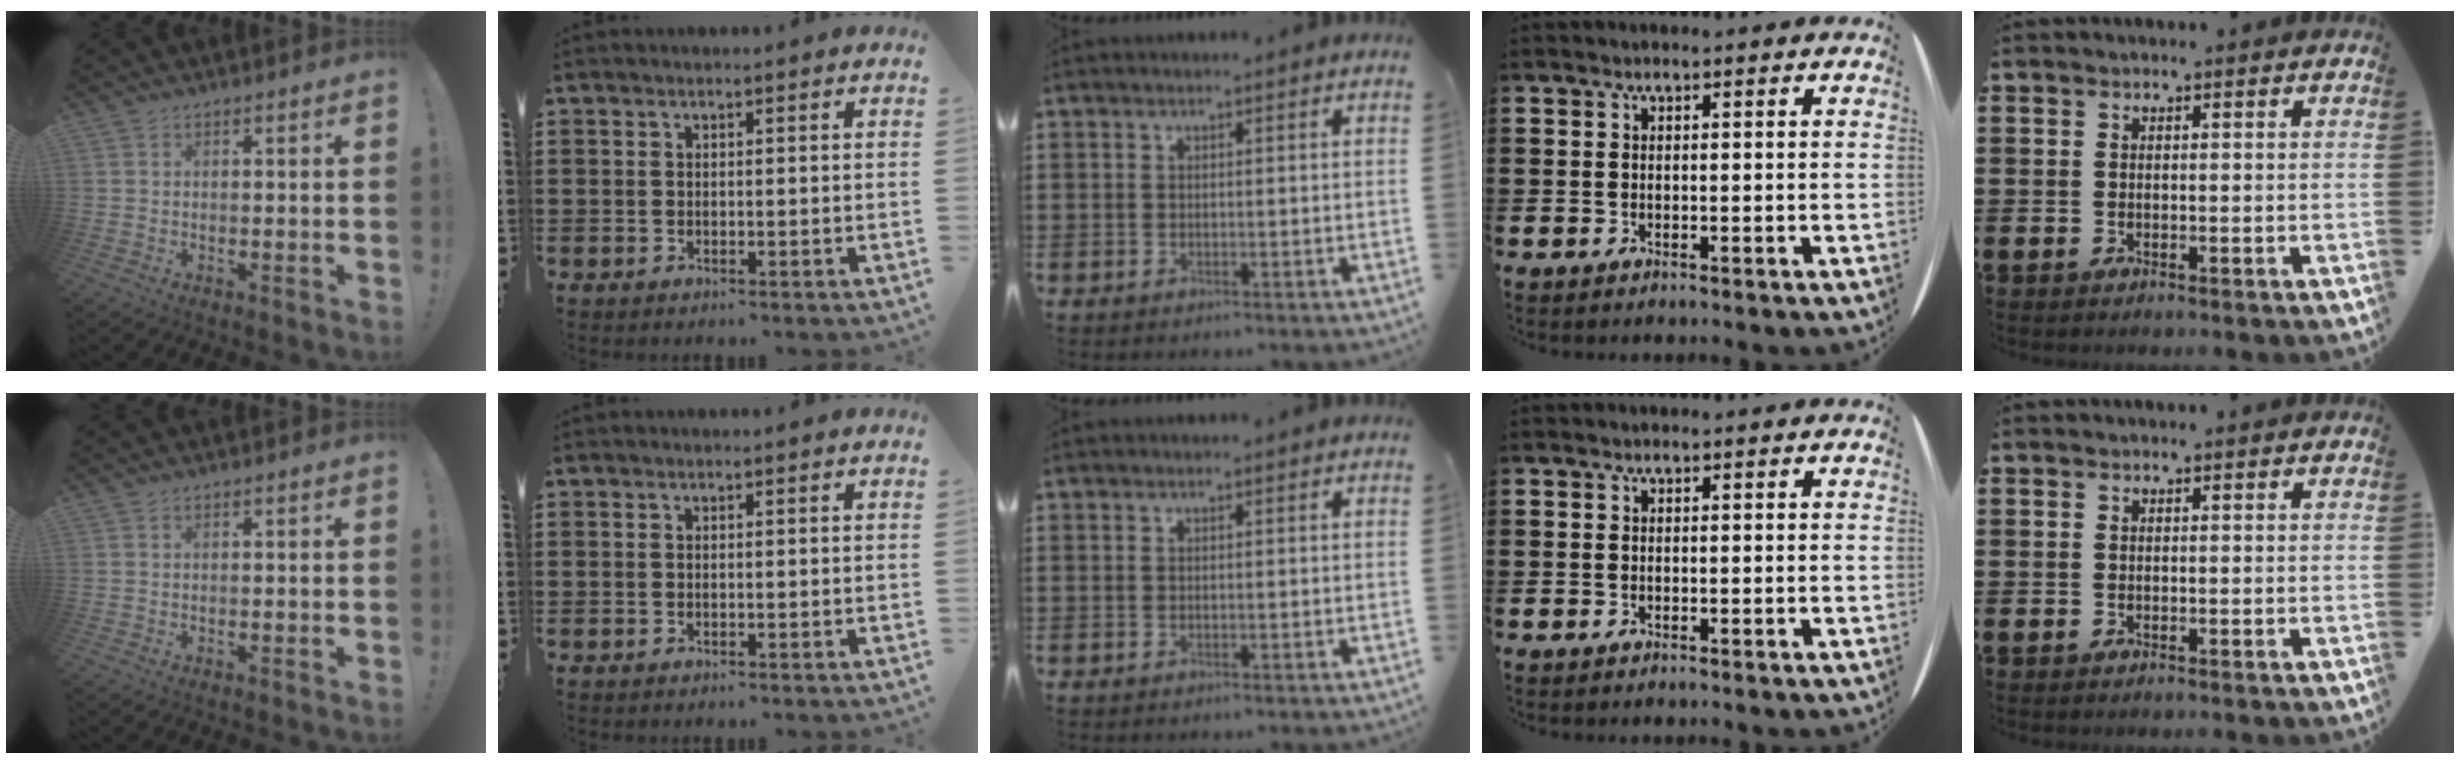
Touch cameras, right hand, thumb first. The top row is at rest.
{}